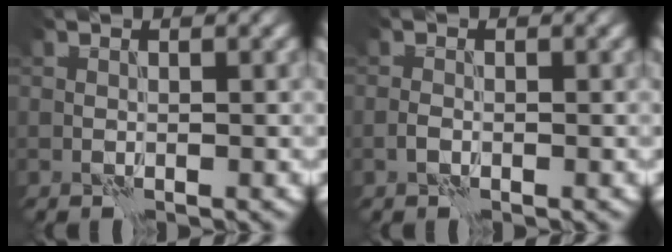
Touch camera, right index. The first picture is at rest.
{"total": 0.8, "force": [-0.4, 0.5, 0.5], "torque": [-0.011, 0.002, -0.010]}